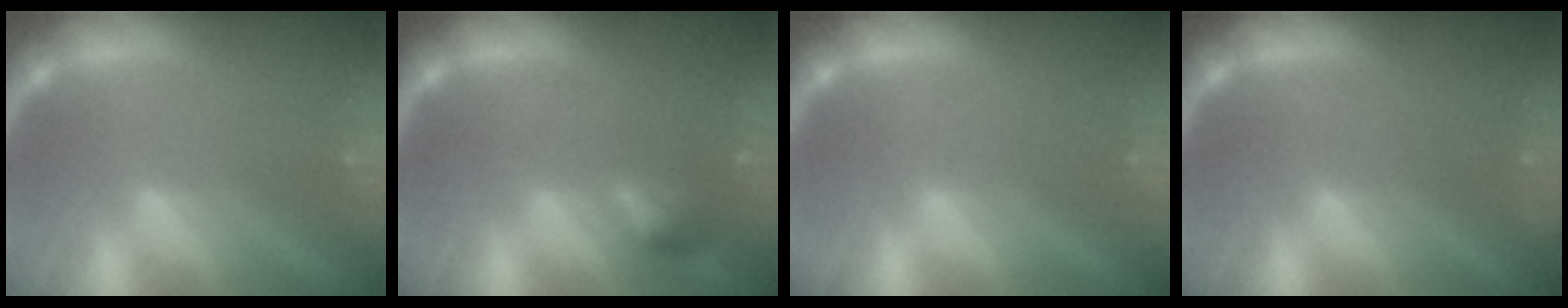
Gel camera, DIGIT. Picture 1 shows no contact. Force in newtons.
{"total": 1.9}
{"total": 0.0}
{"total": 0.9}